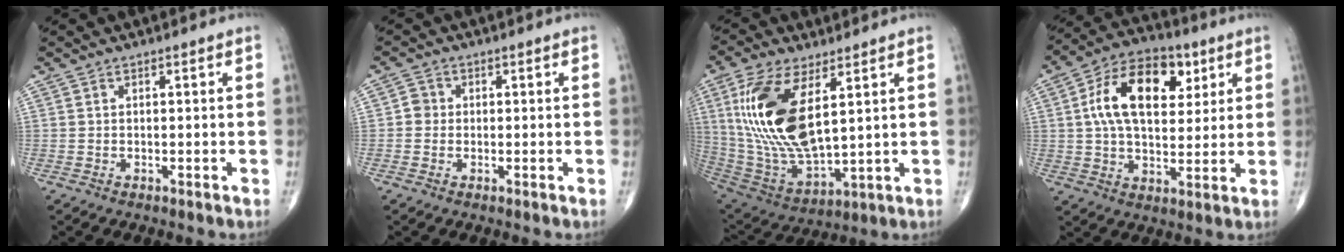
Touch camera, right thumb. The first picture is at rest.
{"total": 2.2, "force": [-0.1, 2.1, 0.7], "torque": [0.003, 0.007, -0.007]}
{"total": 20.3, "force": [5.7, 9.1, 17.3], "torque": [-0.351, -0.029, 0.119]}
{"total": 16.8, "force": [4.8, 9.9, 12.7], "torque": [-0.190, 0.004, 0.074]}